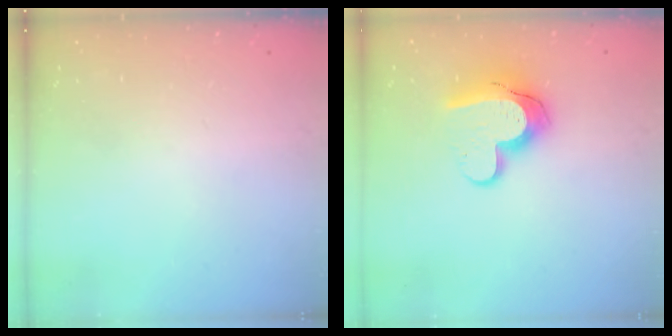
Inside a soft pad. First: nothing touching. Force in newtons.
{"total": 13.3, "press": 13.3, "slide": 1.1}